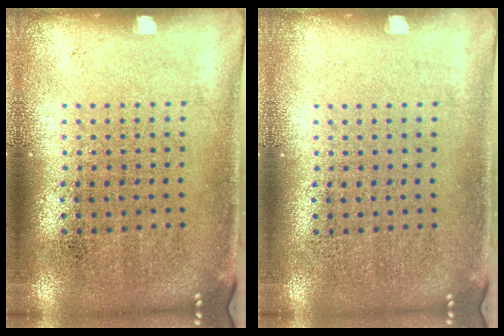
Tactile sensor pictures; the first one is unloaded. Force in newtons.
{"total": 0.0}